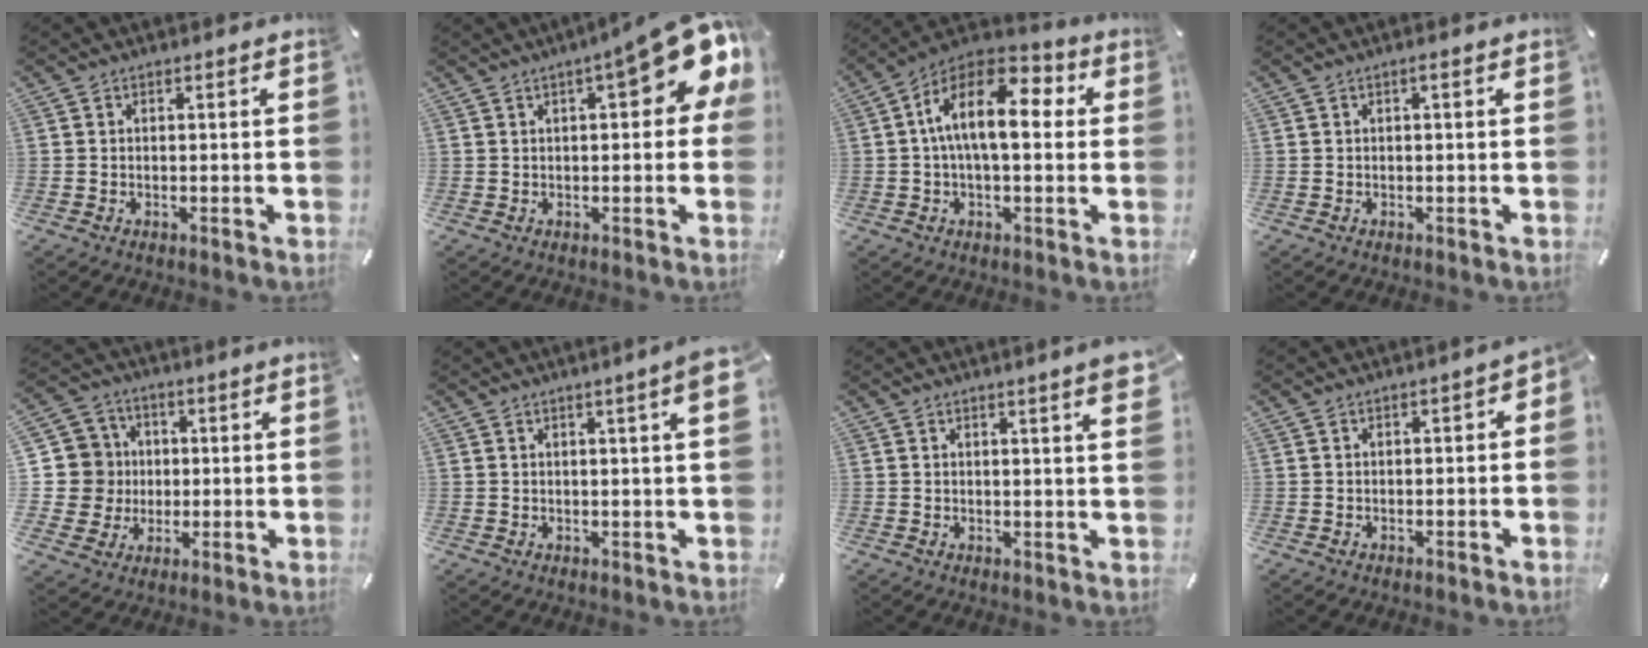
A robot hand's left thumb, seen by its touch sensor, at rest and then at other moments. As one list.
[{"total": 14.4, "force": [5.5, 4.2, 12.6], "torque": [-0.167, -0.030, 0.088]}, {"total": 15.5, "force": [2.3, 7.8, 13.2], "torque": [-0.240, -0.004, 0.036]}, {"total": 1.0, "force": [0.0, 0.1, 1.0], "torque": [-0.018, -0.001, 0.000]}, {"total": 11.9, "force": [0.4, 11.6, 2.6], "torque": [-0.054, 0.003, 0.013]}, {"total": 5.2, "force": [2.1, 0.4, 4.7], "torque": [-0.073, -0.004, 0.032]}, {"total": 4.2, "force": [2.2, 0.4, 3.6], "torque": [-0.054, -0.009, 0.035]}, {"total": 1.8, "force": [-0.6, 0.9, 1.4], "torque": [-0.025, 0.005, -0.012]}]